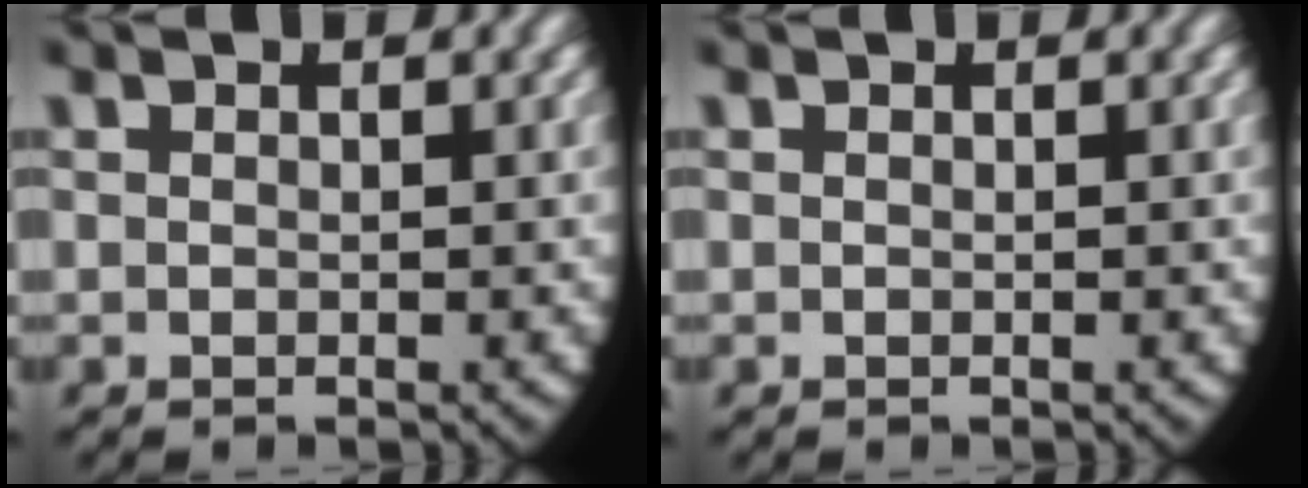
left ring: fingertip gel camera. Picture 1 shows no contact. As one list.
[{"total": 0.0}]